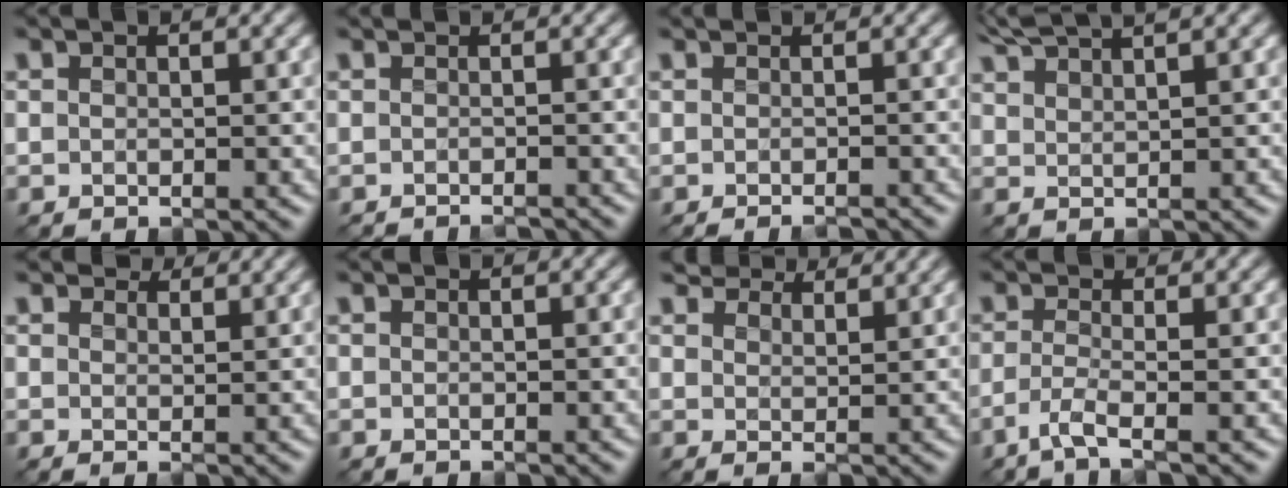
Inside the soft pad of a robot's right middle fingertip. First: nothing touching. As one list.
[{"total": 1.8, "force": [-1.6, 0.3, 0.8], "torque": [0.006, -0.008, -0.025]}, {"total": 2.3, "force": [-1.5, 0.6, 1.6], "torque": [-0.001, -0.004, -0.023]}, {"total": 4.3, "force": [3.7, 0.6, 2.2], "torque": [-0.030, 0.015, 0.058]}, {"total": 3.3, "force": [3.0, 1.0, 1.1], "torque": [-0.025, 0.003, 0.034]}, {"total": 0.0}, {"total": 5.7, "force": [5.3, 1.4, 1.7], "torque": [-0.039, -0.004, 0.082]}, {"total": 2.5, "force": [-1.3, 0.5, 2.1], "torque": [-0.036, -0.008, -0.040]}]